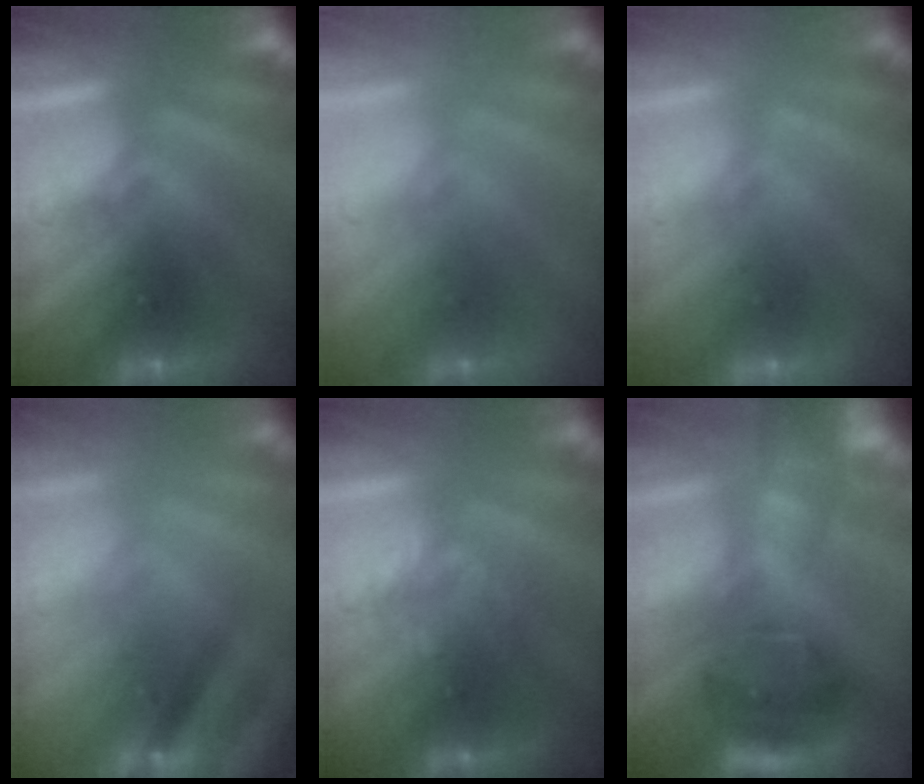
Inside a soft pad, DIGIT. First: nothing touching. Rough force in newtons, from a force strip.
{"total": 2.6}
{"total": 1.9}
{"total": 8.5}
{"total": 3.7}
{"total": 7.8}